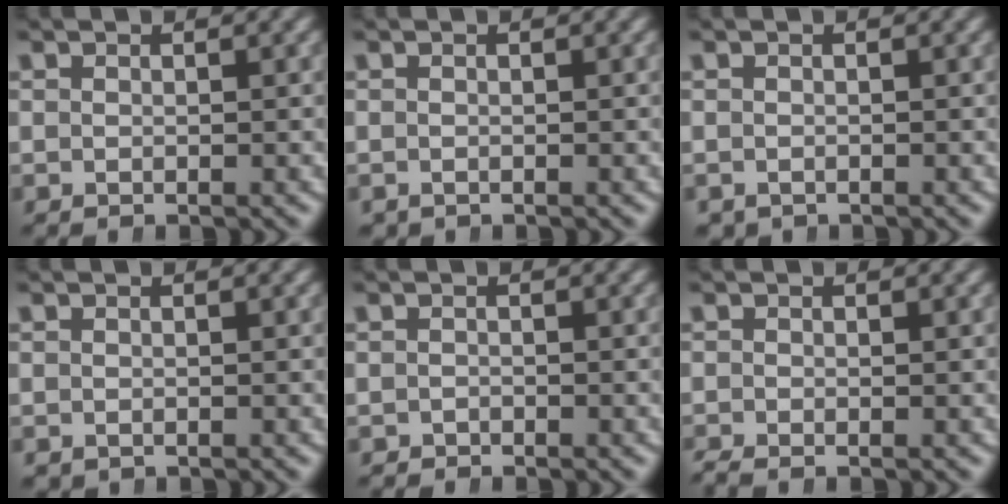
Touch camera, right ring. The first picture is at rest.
{"total": 0.5, "force": [-0.5, 0.2, -0.1], "torque": [-0.004, -0.009, -0.005]}
{"total": 1.1, "force": [-0.9, 0.5, -0.1], "torque": [-0.006, -0.013, -0.011]}
{"total": 0.6, "force": [-0.5, 0.3, 0.0], "torque": [-0.007, -0.009, -0.006]}
{"total": 0.9, "force": [-0.8, 0.0, -0.4], "torque": [0.007, -0.009, -0.011]}
{"total": 1.4, "force": [-1.2, 0.7, 0.5], "torque": [-0.008, -0.003, -0.020]}